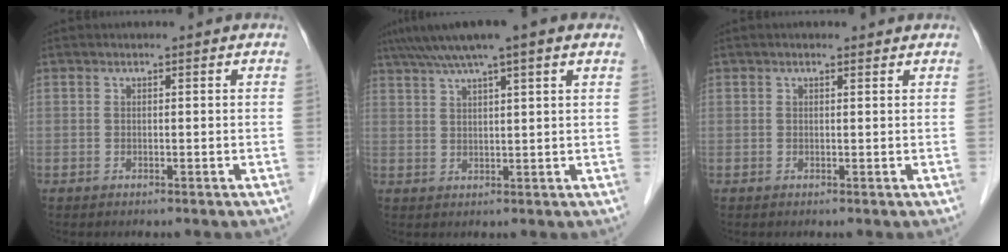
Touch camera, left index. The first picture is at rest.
{"total": 10.0, "force": [7.0, 0.6, 7.2], "torque": [-0.116, 0.043, 0.106]}
{"total": 0.9, "force": [0.7, 0.4, 0.5], "torque": [-0.016, 0.008, 0.009]}